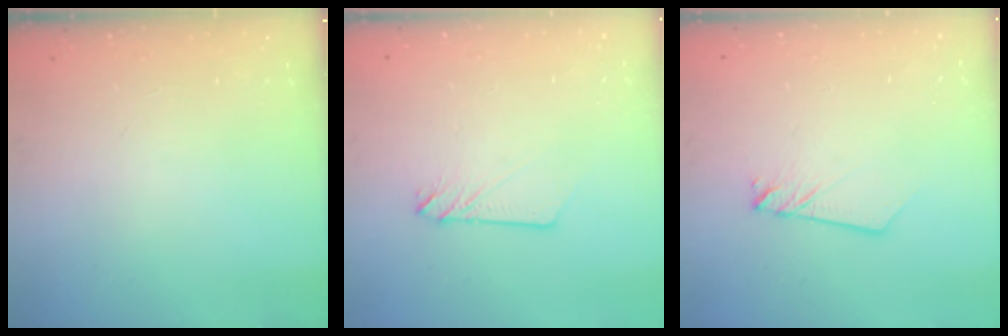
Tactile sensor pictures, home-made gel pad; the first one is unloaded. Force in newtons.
{"total": 2.3, "press": 2.3, "slide": 0.2}
{"total": 2.4, "press": 2.4, "slide": 0.1}